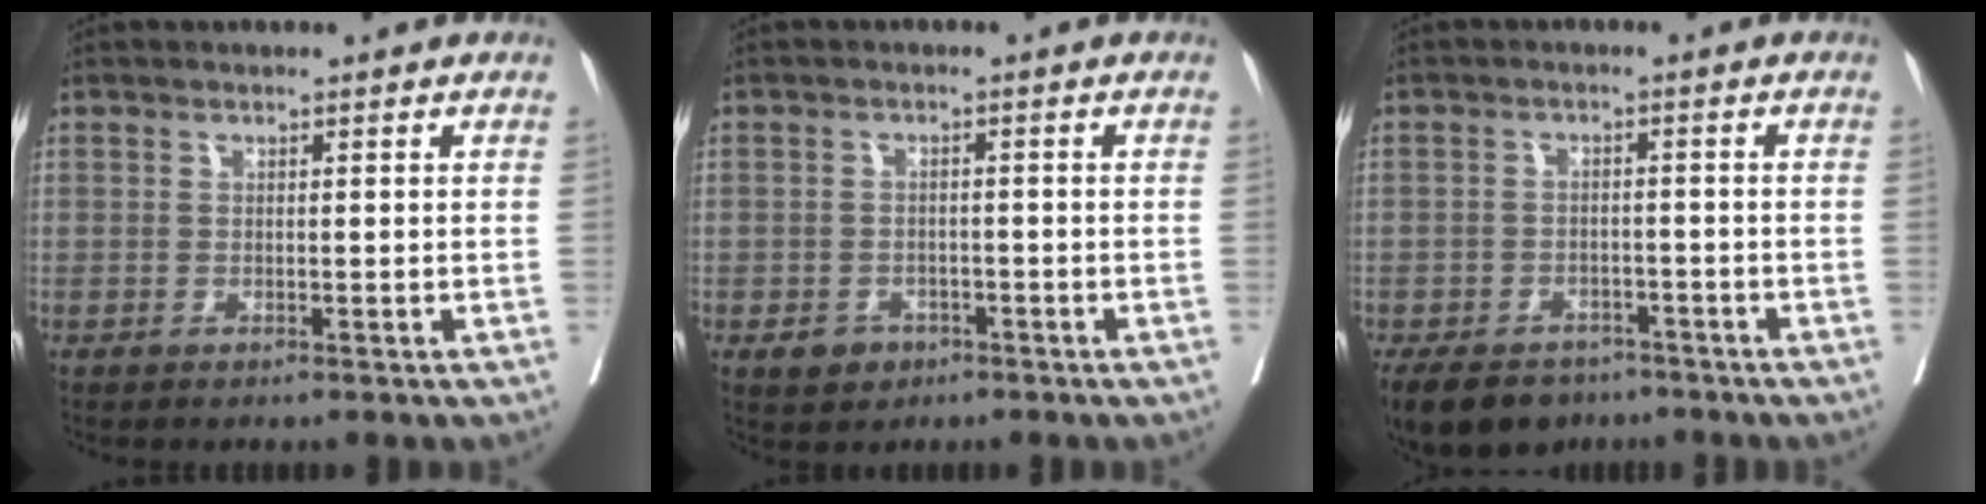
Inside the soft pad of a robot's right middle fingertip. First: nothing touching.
{"total": 3.2, "force": [-1.8, 2.5, 1.1], "torque": [-0.011, 0.007, -0.020]}
{"total": 11.6, "force": [-8.4, 6.8, 4.0], "torque": [-0.090, -0.012, -0.116]}